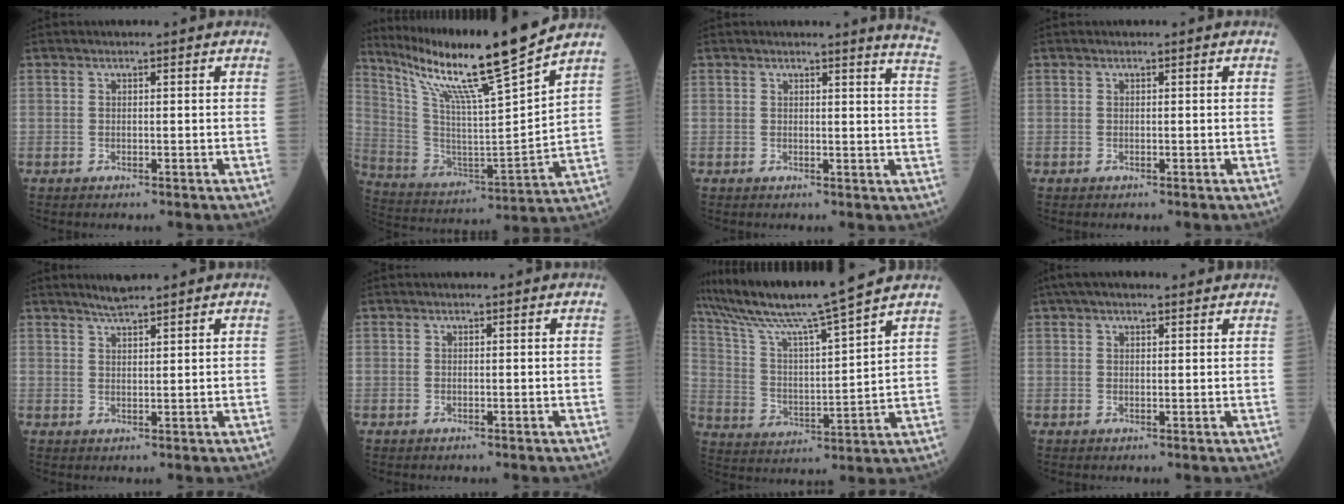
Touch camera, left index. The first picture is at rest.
{"total": 19.4, "force": [15.5, -1.6, 11.6], "torque": [-0.209, -0.026, 0.271]}
{"total": 6.2, "force": [5.9, -0.9, 1.6], "torque": [-0.014, -0.062, 0.036]}
{"total": 0.0}
{"total": 2.8, "force": [2.6, -0.2, 1.1], "torque": [-0.023, 0.005, 0.049]}
{"total": 0.0}
{"total": 16.4, "force": [14.1, -1.6, 8.1], "torque": [-0.154, 0.007, 0.247]}
{"total": 5.3, "force": [4.1, 1.6, 3.0], "torque": [-0.048, 0.040, 0.065]}